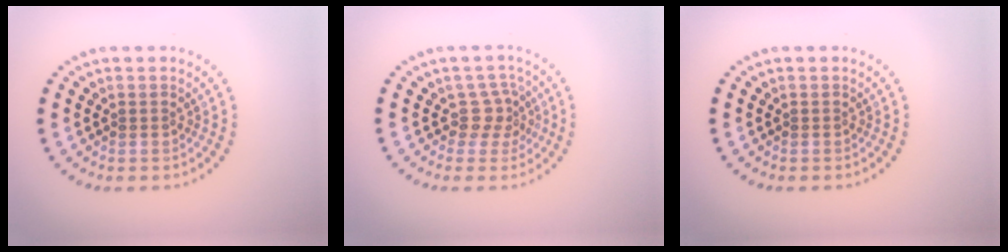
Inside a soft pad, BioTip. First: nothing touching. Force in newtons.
{"total": 2.2, "press": 1.6, "slide": 1.5}
{"total": 0.0}